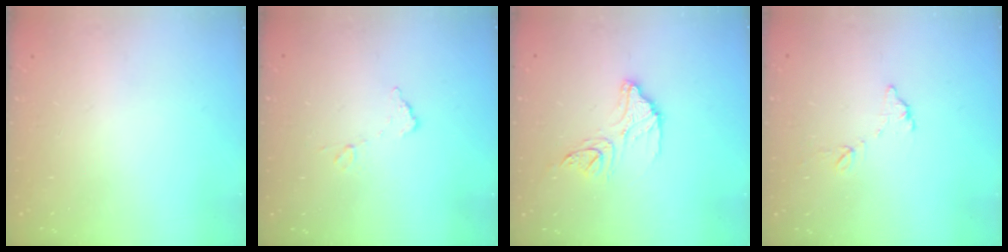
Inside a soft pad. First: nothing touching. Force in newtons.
{"total": 5.5, "press": 5.5, "slide": 0.2}
{"total": 13.5, "press": 13.5, "slide": 1.1}
{"total": 5.5, "press": 5.5, "slide": 0.3}